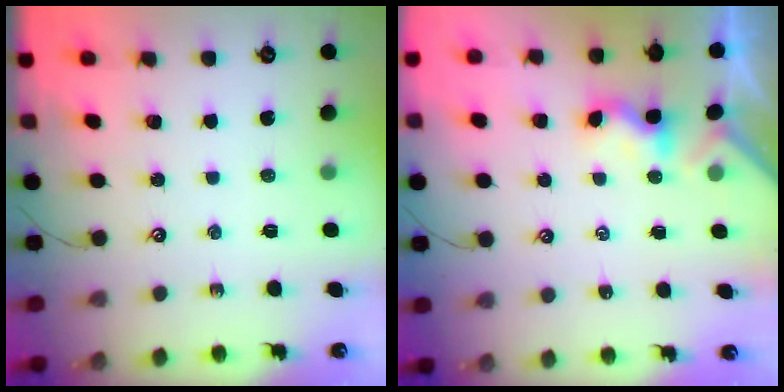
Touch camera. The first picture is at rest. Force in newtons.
{"total": 1.6, "press": 1.5, "slide": 0.5}